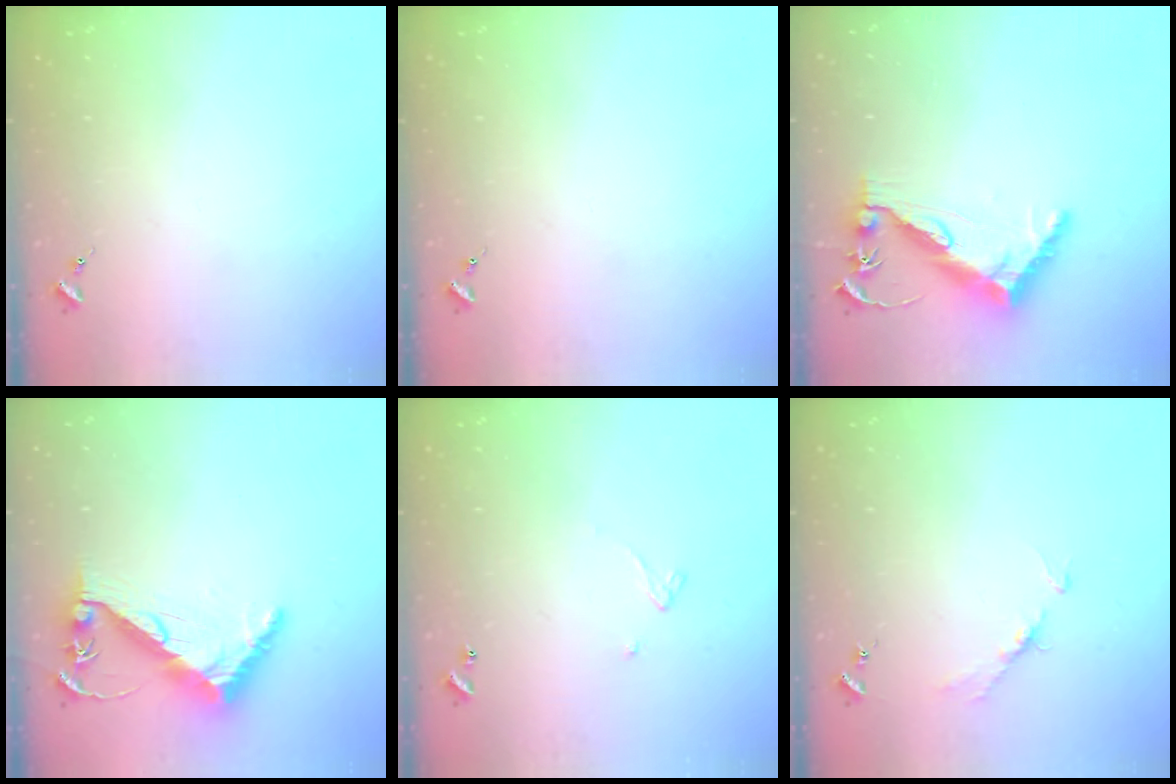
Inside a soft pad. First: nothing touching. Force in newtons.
{"total": 0.0}
{"total": 12.8, "press": 12.8, "slide": 0.8}
{"total": 8.7, "press": 8.6, "slide": 0.9}
{"total": 2.4, "press": 2.4, "slide": 0.2}
{"total": 4.4, "press": 4.4, "slide": 0.6}